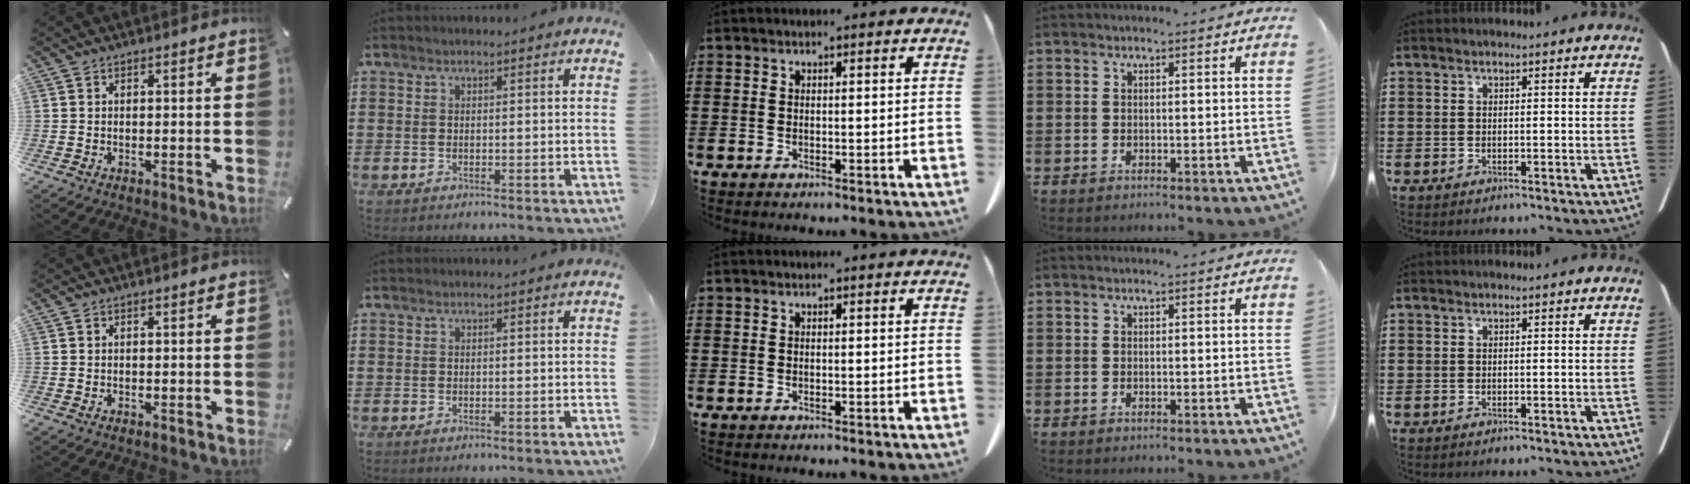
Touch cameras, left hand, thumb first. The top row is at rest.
{}